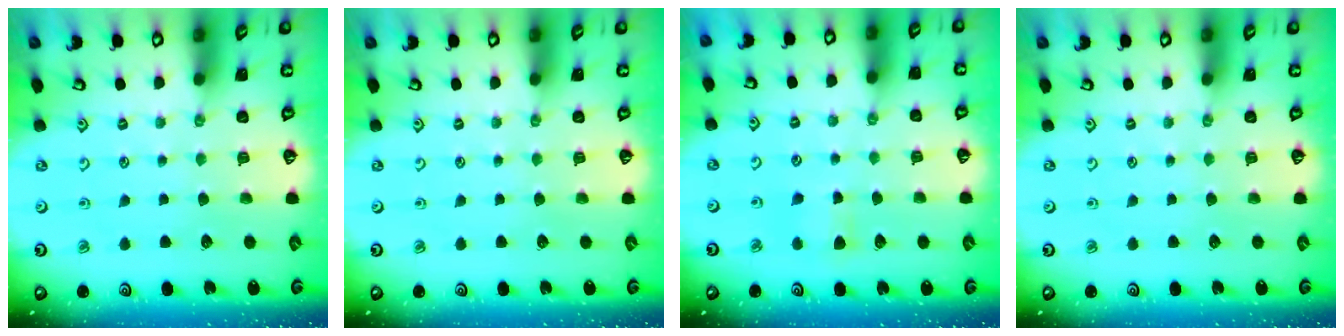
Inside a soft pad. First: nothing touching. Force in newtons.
{"total": 0.0}
{"total": 4.0, "press": 3.9, "slide": 0.6}
{"total": 0.0}